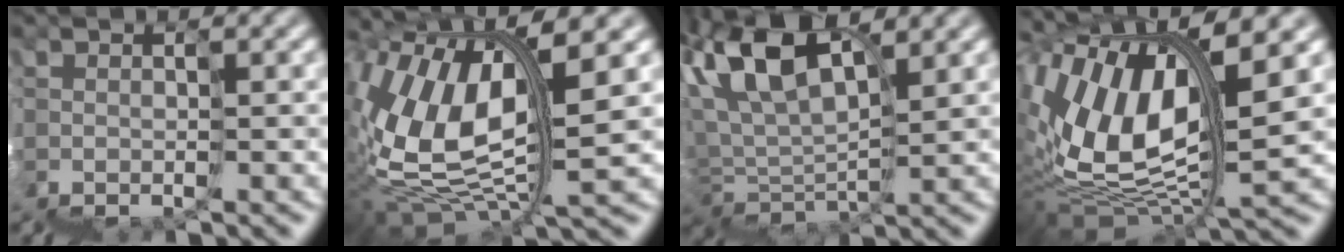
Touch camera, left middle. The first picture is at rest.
{"total": 6.2, "force": [4.6, 0.9, 4.1], "torque": [-0.118, 0.035, 0.074]}
{"total": 4.1, "force": [4.1, -0.1, 0.4], "torque": [-0.020, 0.047, 0.055]}
{"total": 7.1, "force": [5.1, 2.2, 4.5], "torque": [-0.121, 0.037, 0.075]}